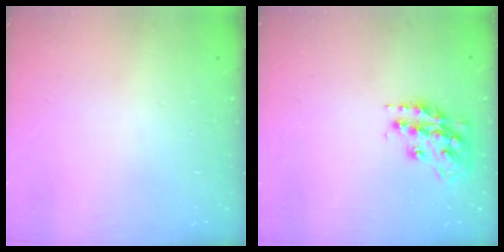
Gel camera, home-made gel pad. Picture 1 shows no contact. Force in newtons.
{"total": 16.0, "press": 16.0, "slide": 1.2}